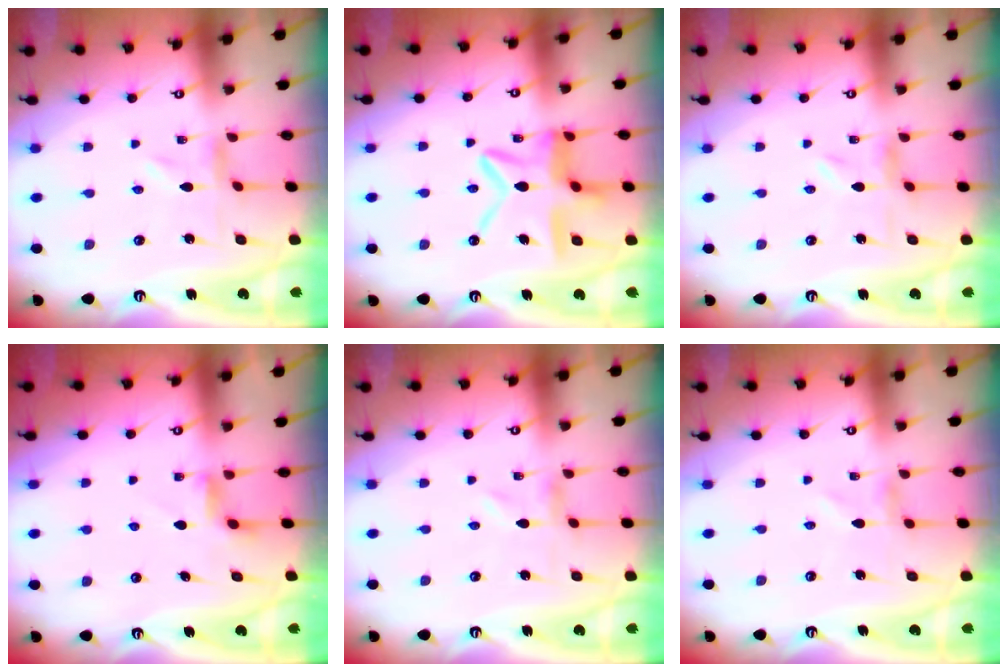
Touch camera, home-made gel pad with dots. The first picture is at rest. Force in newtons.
{"total": 14.2, "press": 14.2, "slide": 1.2}
{"total": 0.8, "press": 0.8, "slide": 0.2}
{"total": 2.9, "press": 2.9, "slide": 0.4}
{"total": 0.0}
{"total": 0.6, "press": 0.6, "slide": 0.2}